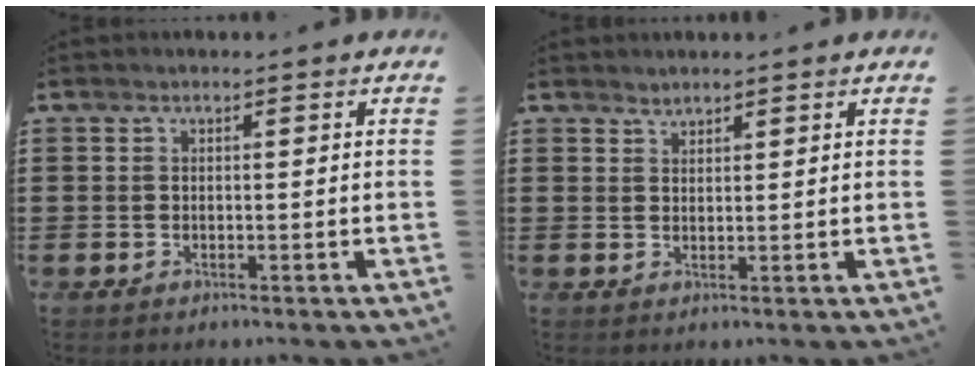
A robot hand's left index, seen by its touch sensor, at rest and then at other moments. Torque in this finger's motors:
{"motor_torque": [-0.36, 0.64, -0.01, -0.01]}